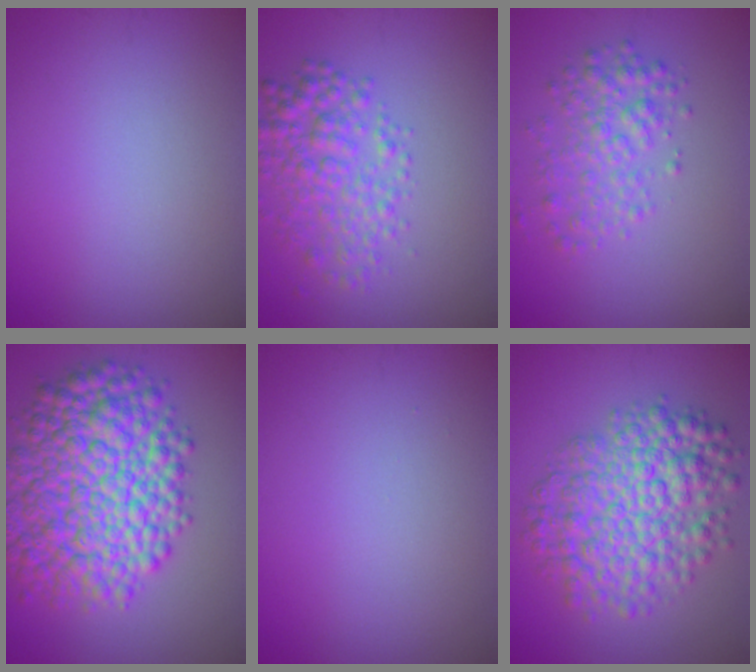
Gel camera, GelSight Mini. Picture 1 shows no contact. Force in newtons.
{"total": 4.3, "press": 4.3, "slide": 0.2}
{"total": 3.3, "press": 3.3, "slide": 0.1}
{"total": 11.6, "press": 11.6, "slide": 0.1}
{"total": 0.0}
{"total": 8.5, "press": 8.5, "slide": 0.2}